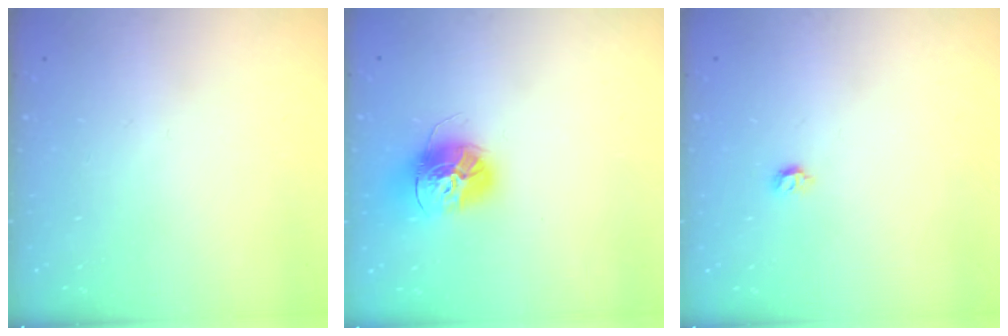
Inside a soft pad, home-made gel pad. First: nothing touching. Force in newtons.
{"total": 14.6, "press": 14.5, "slide": 1.3}
{"total": 4.6, "press": 4.5, "slide": 0.9}